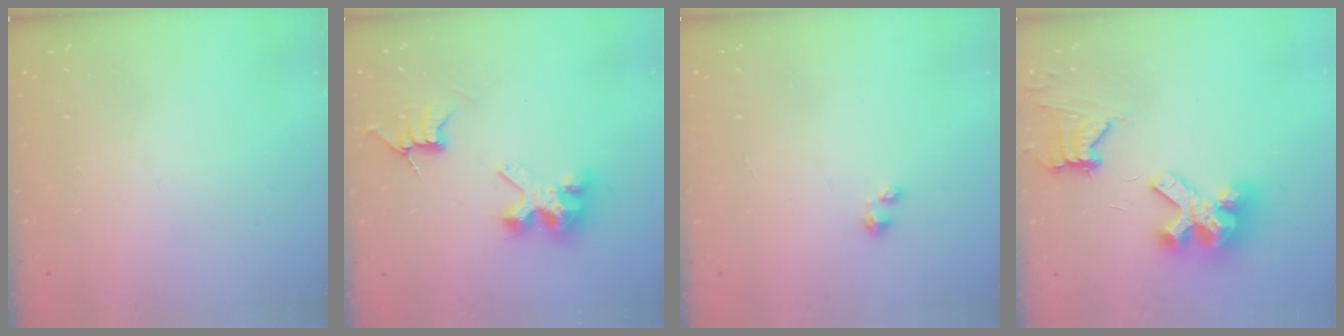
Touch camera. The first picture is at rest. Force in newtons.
{"total": 8.3, "press": 8.3, "slide": 0.5}
{"total": 0.0}
{"total": 11.8, "press": 11.7, "slide": 1.4}